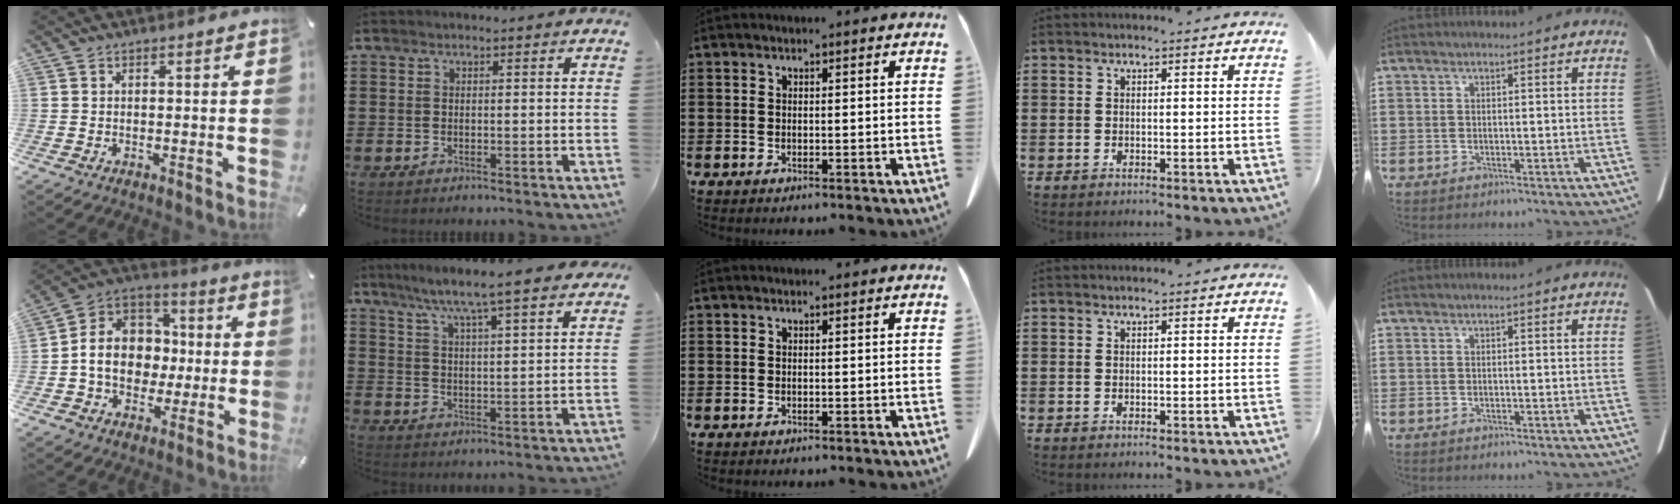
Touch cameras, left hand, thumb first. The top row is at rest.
{"thumb": {"total": 12.5, "force": [-2.0, 11.0, 5.6], "torque": [-0.121, 0.008, -0.035]}, "index": {"total": 6.4, "force": [5.5, -0.6, 3.1], "torque": [-0.083, -0.032, 0.090]}}